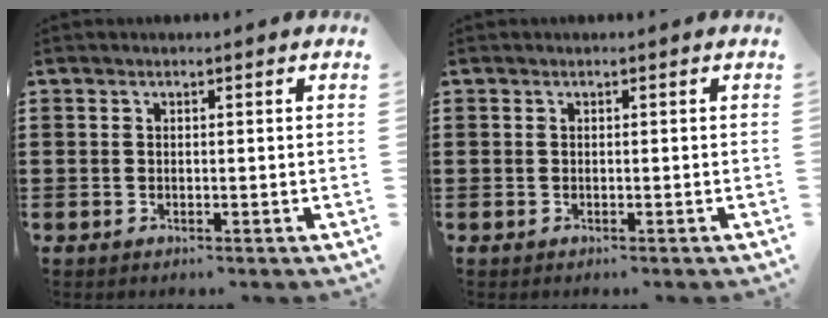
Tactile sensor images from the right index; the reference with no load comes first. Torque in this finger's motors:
{"motor_torque": [0.96, 1.00, 0.02, 0.01]}